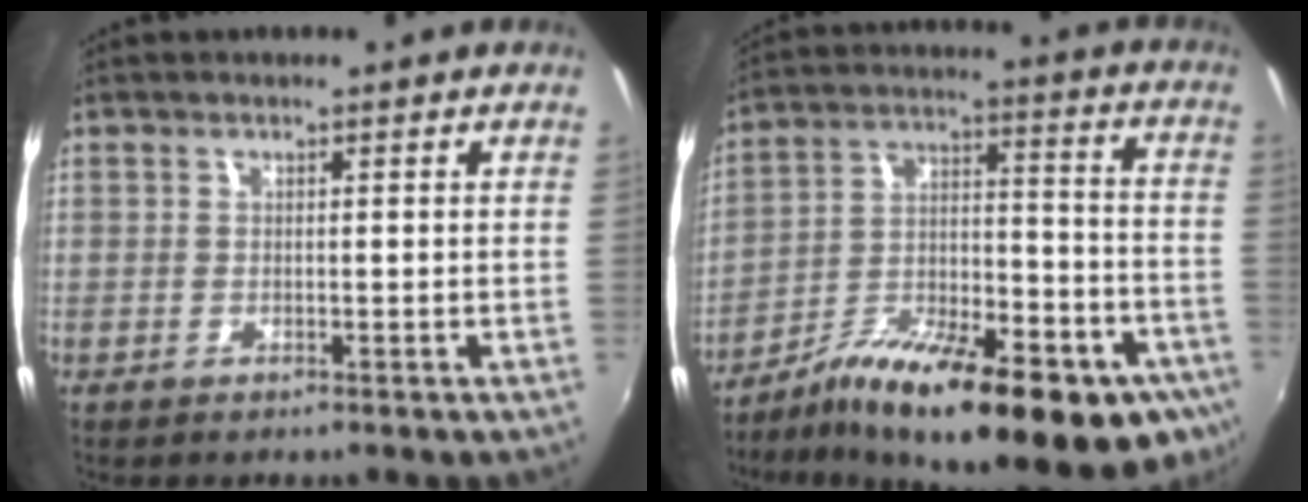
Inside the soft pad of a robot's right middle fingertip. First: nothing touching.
{"total": 27.6, "force": [-16.6, 9.1, 20.1], "torque": [-0.301, -0.023, -0.244]}